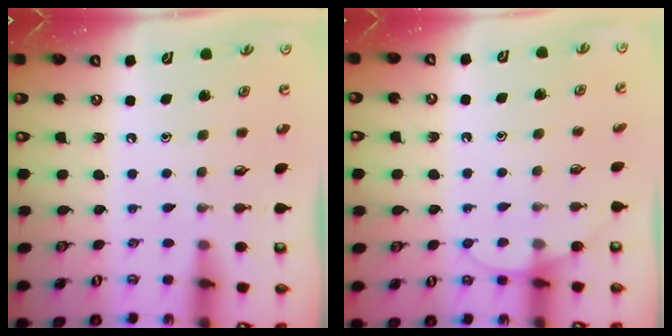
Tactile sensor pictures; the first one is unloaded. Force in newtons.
{"total": 4.1, "press": 4.1, "slide": 0.4}